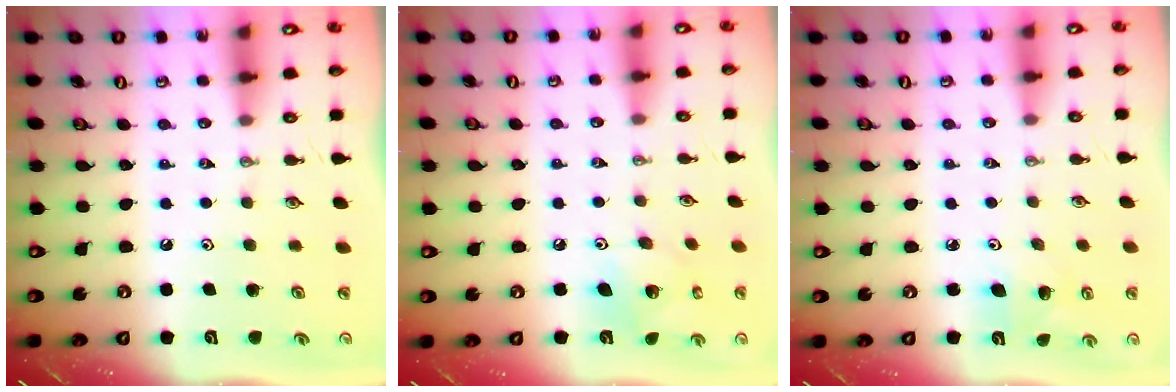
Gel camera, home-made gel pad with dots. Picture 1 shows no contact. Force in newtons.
{"total": 7.8, "press": 7.7, "slide": 0.5}
{"total": 5.2, "press": 5.1, "slide": 1.0}